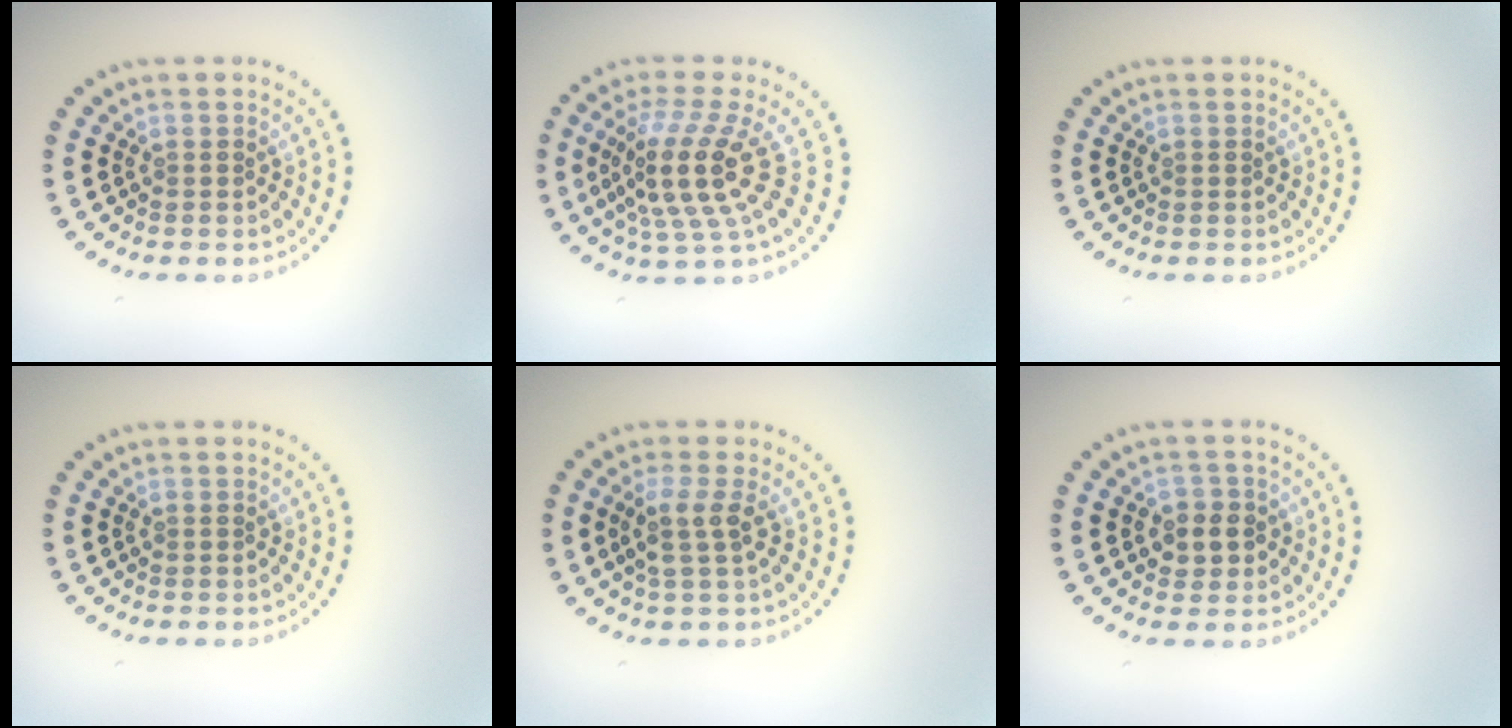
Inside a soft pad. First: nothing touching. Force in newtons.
{"total": 5.4, "press": 3.9, "slide": 3.7}
{"total": 0.0}
{"total": 0.0}
{"total": 2.4, "press": 1.9, "slide": 1.4}
{"total": 2.3, "press": 2.2, "slide": 0.8}